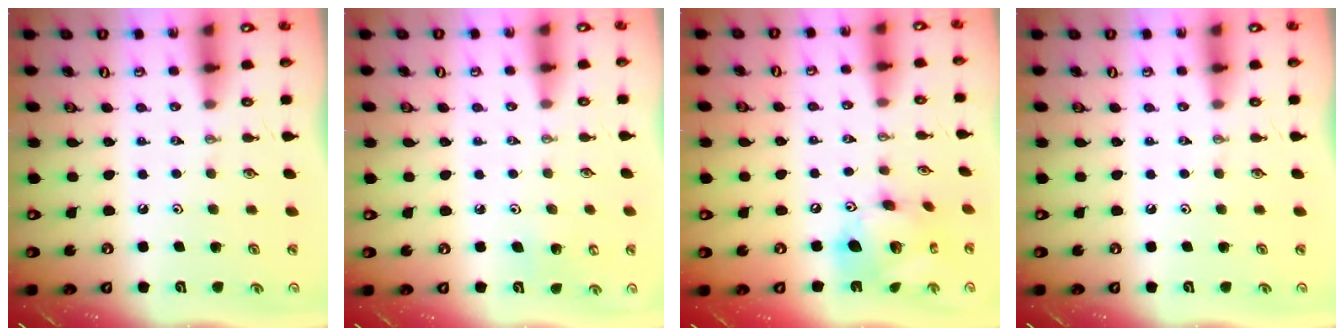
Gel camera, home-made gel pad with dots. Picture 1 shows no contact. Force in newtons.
{"total": 4.1, "press": 3.9, "slide": 1.0}
{"total": 16.9, "press": 16.8, "slide": 1.5}
{"total": 0.0}